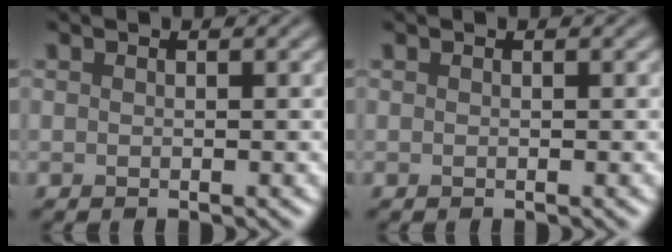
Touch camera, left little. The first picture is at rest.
{"total": 0.0}